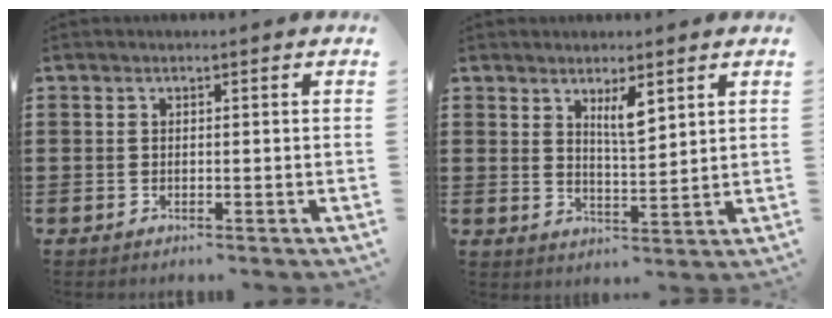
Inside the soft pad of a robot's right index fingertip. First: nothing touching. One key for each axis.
{"total": 4.4, "fx": 2.6, "fy": 1.2, "fz": 3.3, "tx": -0.063, "ty": 0.001, "tz": 0.043}